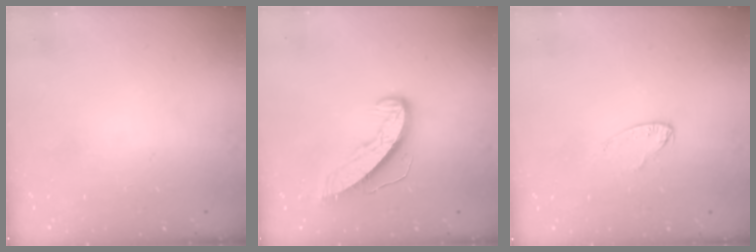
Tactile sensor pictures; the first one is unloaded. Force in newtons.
{"total": 8.7, "press": 8.7, "slide": 0.6}
{"total": 5.4, "press": 5.3, "slide": 0.6}